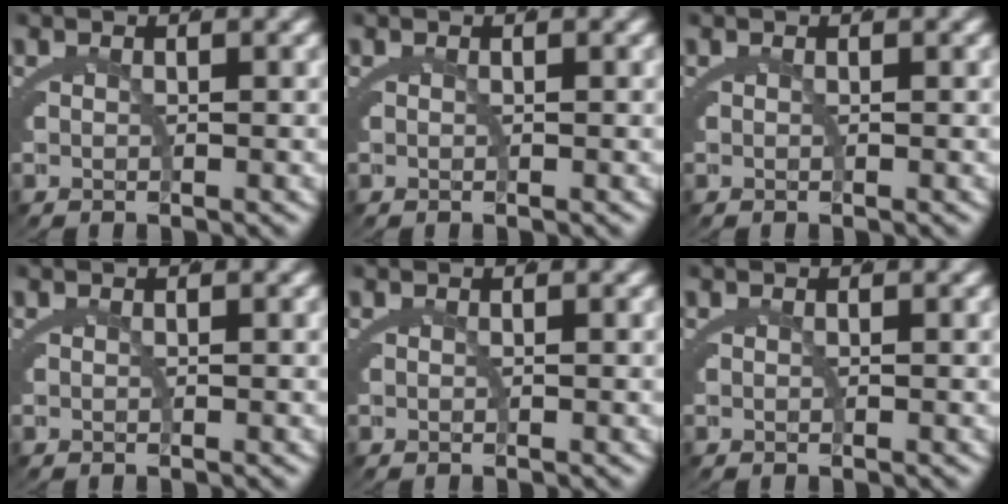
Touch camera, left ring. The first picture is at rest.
{"total": 0.0}
{"total": 0.0}
{"total": 0.0}
{"total": 0.0}
{"total": 0.0}